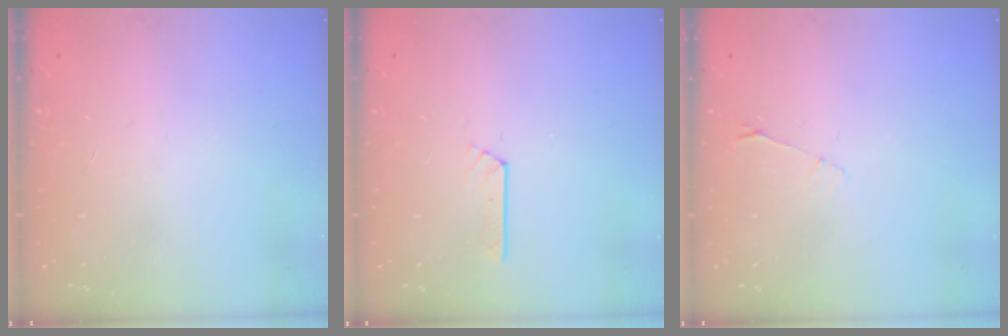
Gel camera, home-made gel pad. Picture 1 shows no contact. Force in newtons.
{"total": 2.6, "press": 2.6, "slide": 0.3}
{"total": 3.2, "press": 3.1, "slide": 0.4}